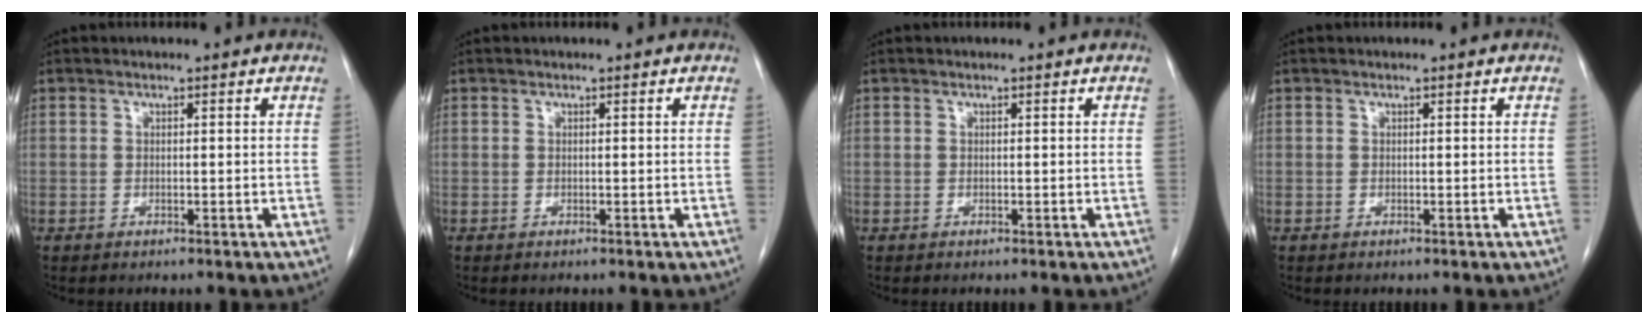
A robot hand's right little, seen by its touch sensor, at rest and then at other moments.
{"total": 0.0}
{"total": 0.0}
{"total": 0.0}